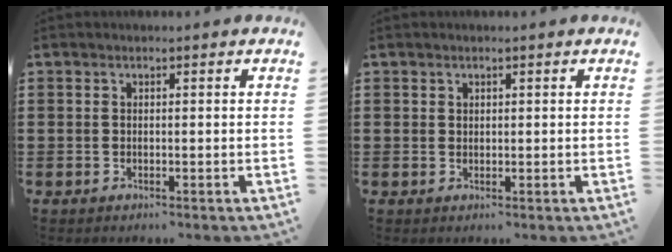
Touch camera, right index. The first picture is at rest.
{"total": 0.8, "force": [0.5, 0.6, 0.1], "torque": [-0.004, 0.002, 0.011]}